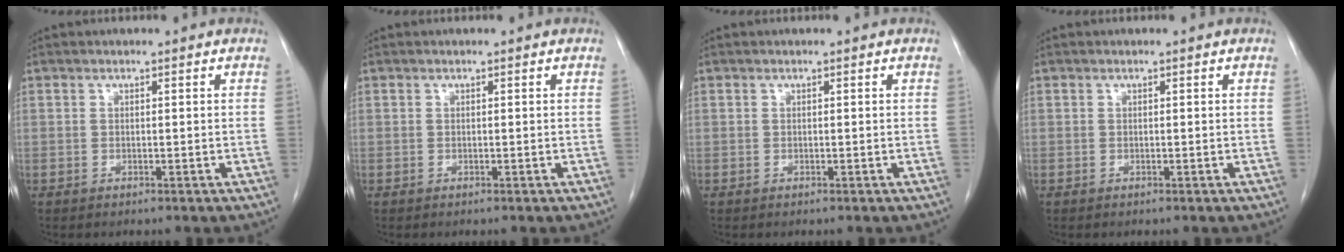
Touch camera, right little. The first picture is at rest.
{"total": 0.0}
{"total": 0.0}
{"total": 0.0}